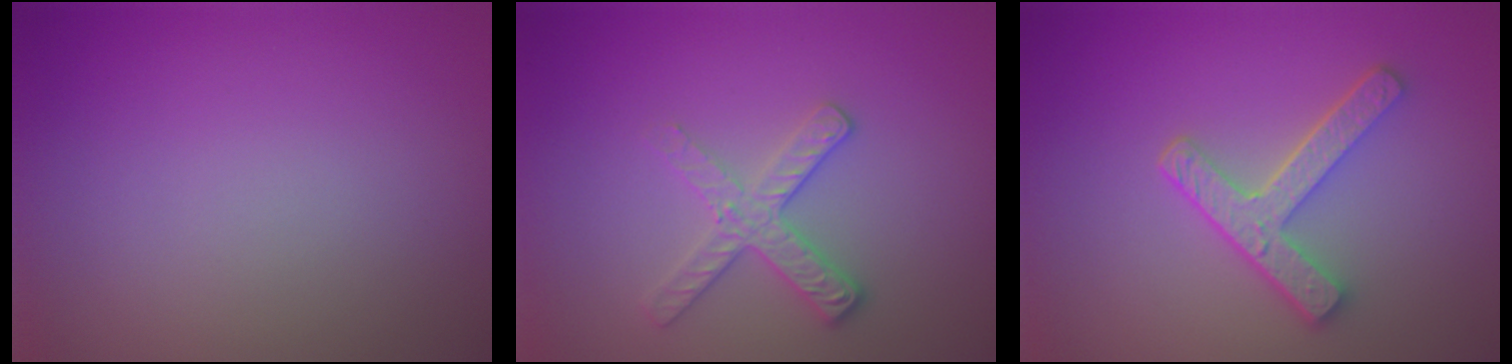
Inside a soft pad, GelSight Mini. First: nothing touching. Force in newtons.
{"total": 2.8, "press": 2.6, "slide": 1.0}
{"total": 4.2, "press": 3.3, "slide": 2.5}